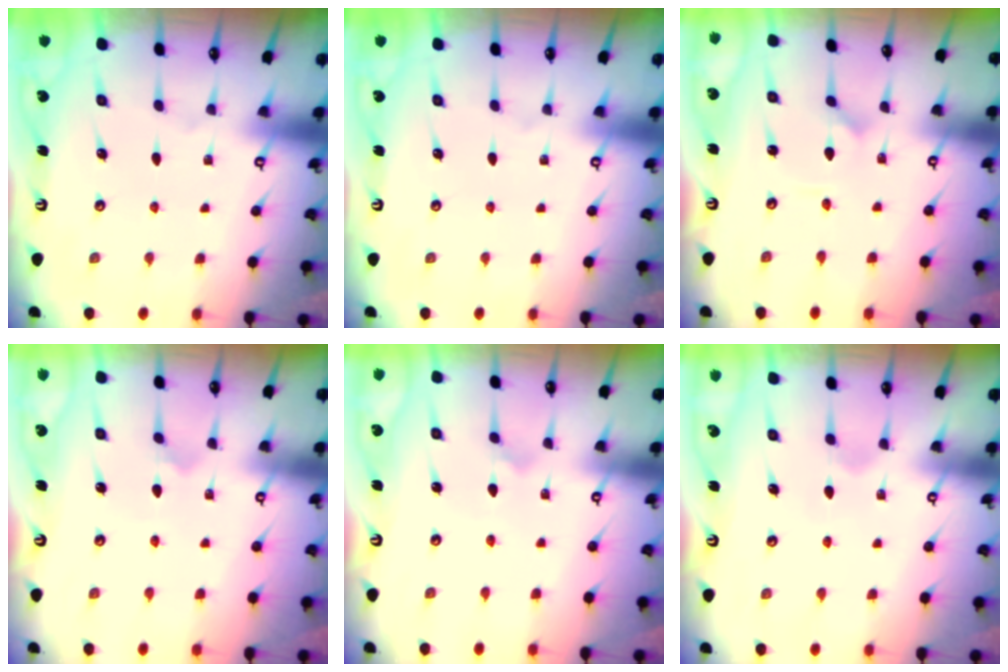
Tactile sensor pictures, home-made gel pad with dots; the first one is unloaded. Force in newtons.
{"total": 0.0}
{"total": 1.0, "press": 1.0, "slide": 0.1}
{"total": 6.0, "press": 5.9, "slide": 0.6}
{"total": 2.9, "press": 2.9, "slide": 0.1}
{"total": 5.0, "press": 4.9, "slide": 0.6}